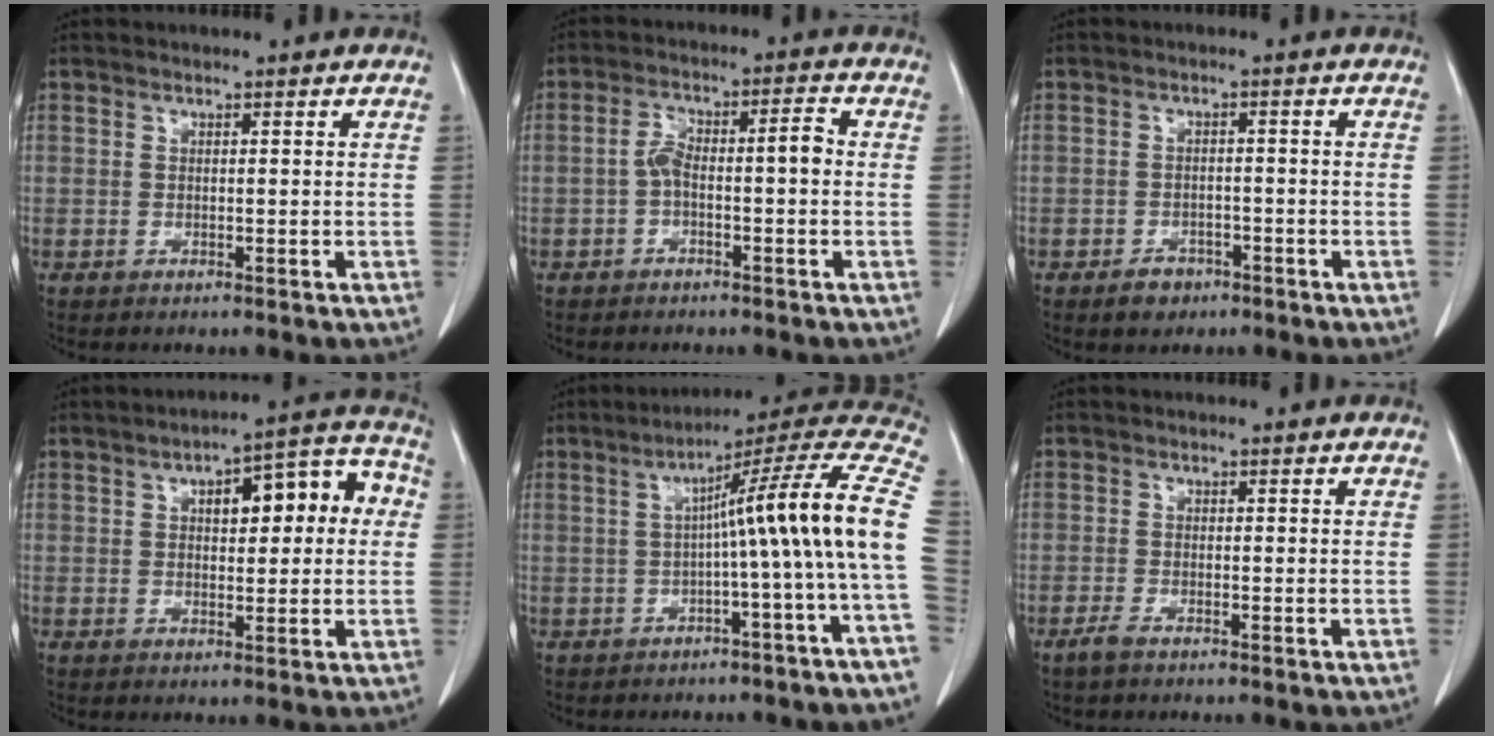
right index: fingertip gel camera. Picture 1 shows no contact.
{"total": 5.4, "force": [-1.0, 1.6, 5.1], "torque": [-0.097, 0.032, -0.016]}
{"total": 3.2, "force": [-2.1, 2.1, 1.0], "torque": [-0.015, 0.006, -0.027]}
{"total": 11.3, "force": [2.4, 4.0, 10.2], "torque": [-0.127, 0.045, 0.031]}
{"total": 15.9, "force": [-0.6, -1.7, 15.8], "torque": [-0.201, 0.040, -0.020]}
{"total": 1.8, "force": [-1.3, 0.4, 1.1], "torque": [-0.030, -0.003, -0.026]}